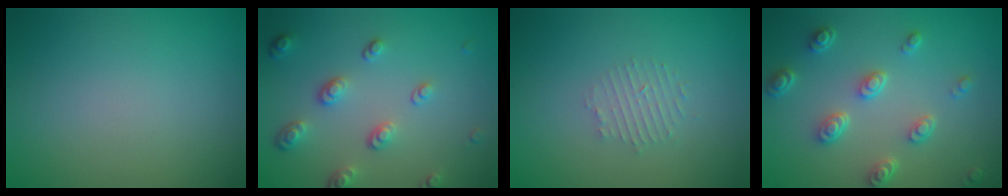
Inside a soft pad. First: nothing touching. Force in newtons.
{"total": 3.4, "press": 2.6, "slide": 2.2}
{"total": 1.6, "press": 1.5, "slide": 0.3}
{"total": 4.0, "press": 3.1, "slide": 2.6}